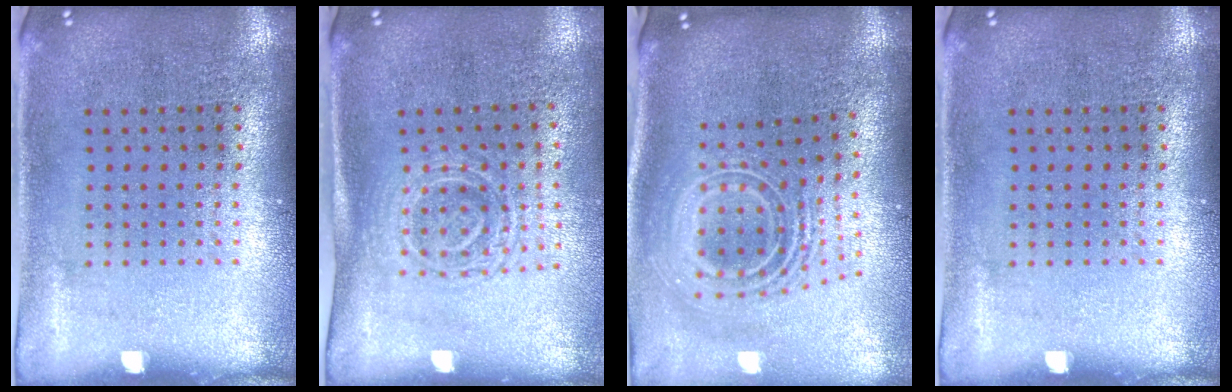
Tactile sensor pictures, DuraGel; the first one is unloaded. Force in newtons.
{"total": 1.7, "press": 1.3, "slide": 1.0}
{"total": 2.6, "press": 1.8, "slide": 1.9}
{"total": 0.0}